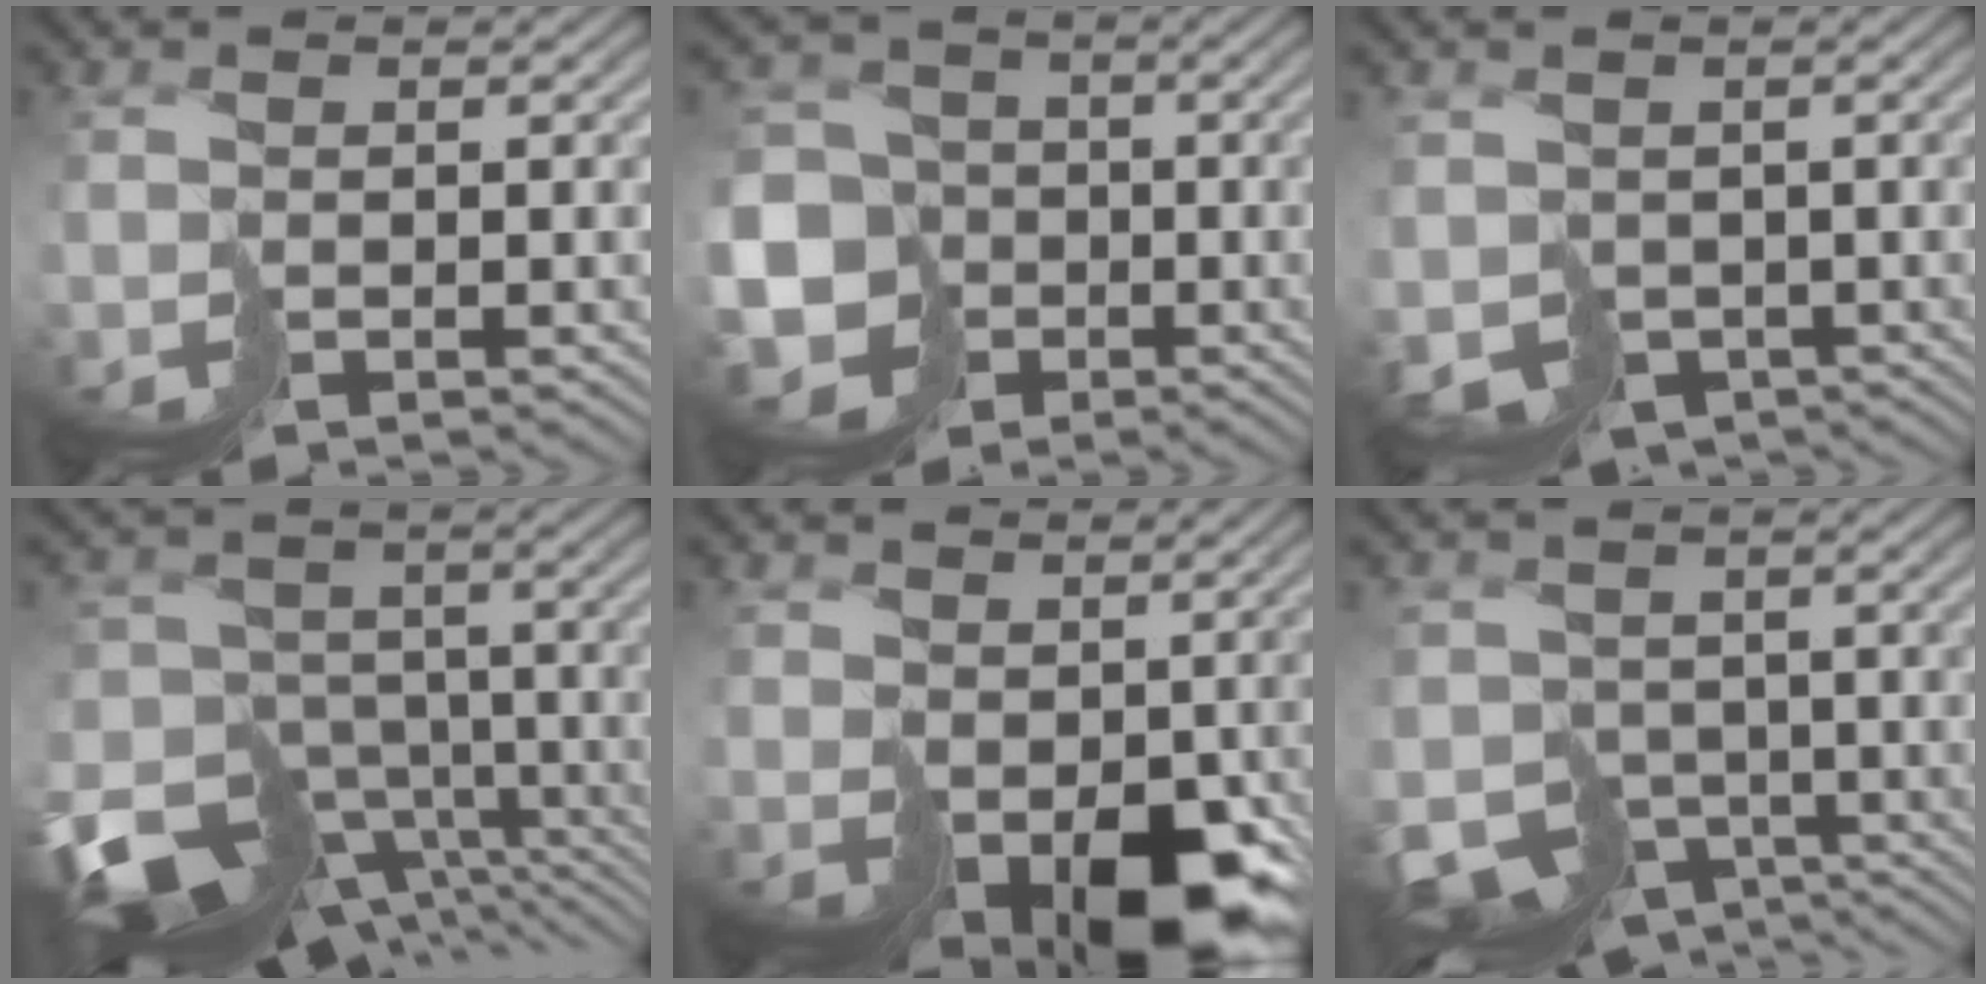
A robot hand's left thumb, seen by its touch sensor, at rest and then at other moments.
{"total": 12.7, "force": [-5.8, 10.5, 4.2], "torque": [-0.118, -0.057, -0.103]}
{"total": 3.6, "force": [-0.8, 3.3, 1.4], "torque": [-0.032, -0.033, -0.007]}
{"total": 15.2, "force": [-9.6, 9.0, 7.6], "torque": [-0.176, -0.038, -0.121]}
{"total": 9.4, "force": [-0.2, 6.3, 7.0], "torque": [-0.132, -0.044, 0.031]}
{"total": 7.4, "force": [-3.9, 5.5, 2.9], "torque": [-0.064, -0.027, -0.052]}